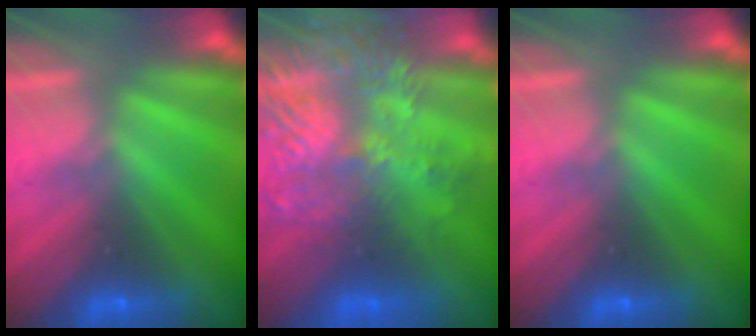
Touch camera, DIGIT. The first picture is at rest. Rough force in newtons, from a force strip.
{"total": 8.0}
{"total": 0.0}